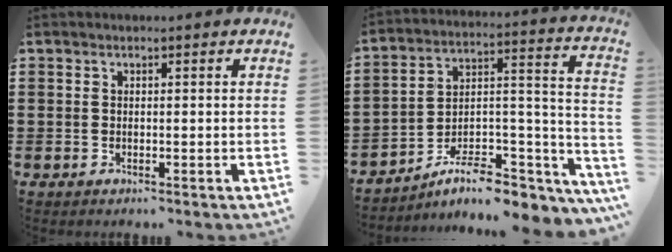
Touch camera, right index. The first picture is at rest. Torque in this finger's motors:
{"motor_torque": [0.42, 0.41, 0.36, 0.10]}